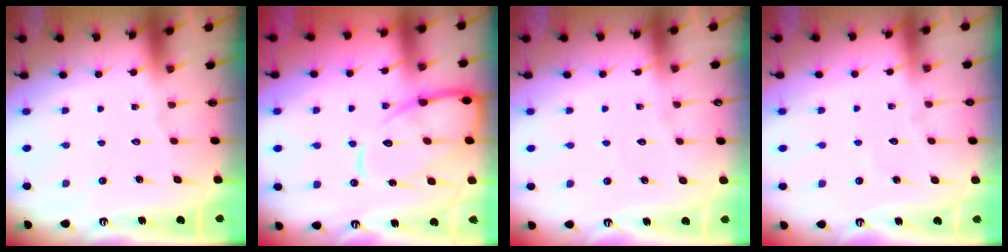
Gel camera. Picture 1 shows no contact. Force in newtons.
{"total": 13.0, "press": 13.0, "slide": 1.3}
{"total": 2.0, "press": 2.0, "slide": 0.2}
{"total": 2.1, "press": 2.1, "slide": 0.2}